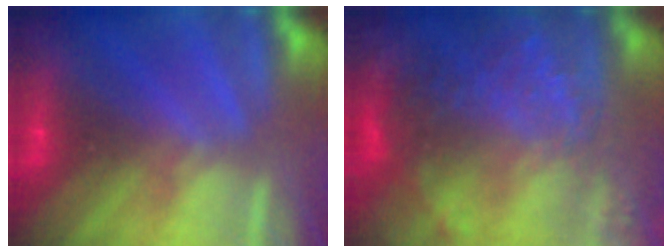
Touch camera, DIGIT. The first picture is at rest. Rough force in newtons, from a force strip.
{"total": 8.4}